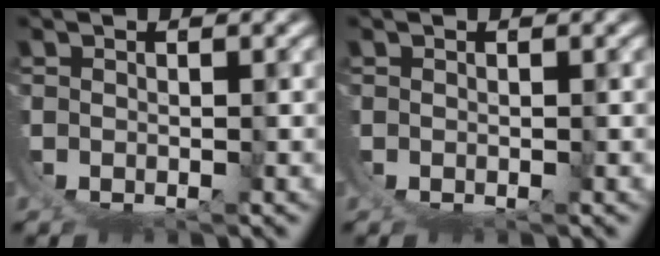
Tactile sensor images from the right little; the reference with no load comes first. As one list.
[{"total": 0.0}]